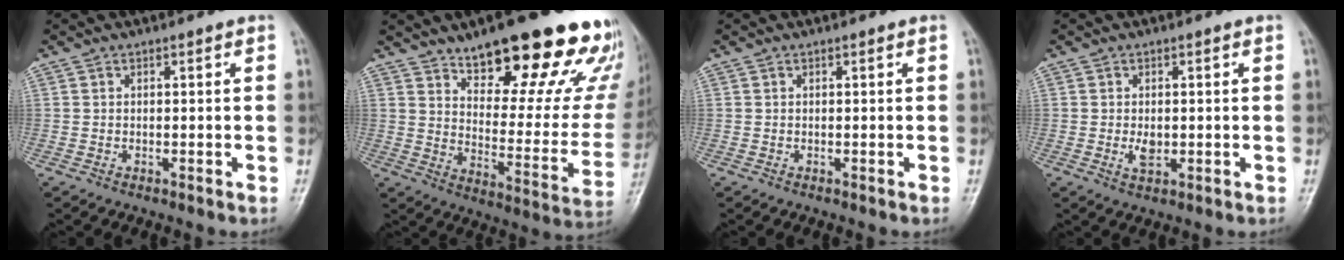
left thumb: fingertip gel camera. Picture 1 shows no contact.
{"total": 26.3, "force": [17.9, 8.9, 17.1], "torque": [-0.178, -0.090, 0.245]}
{"total": 0.0}
{"total": 2.7, "force": [-0.2, 1.6, 2.1], "torque": [-0.035, -0.005, -0.002]}